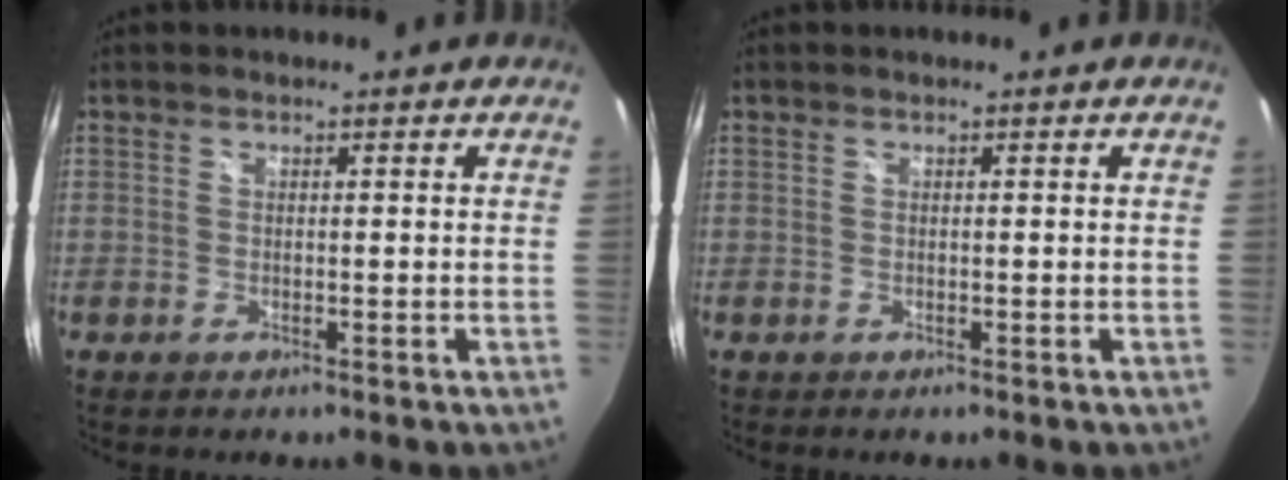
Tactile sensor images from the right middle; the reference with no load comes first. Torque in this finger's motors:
{"motor_torque": [0.34, -0.20, 0.03, 0.01]}